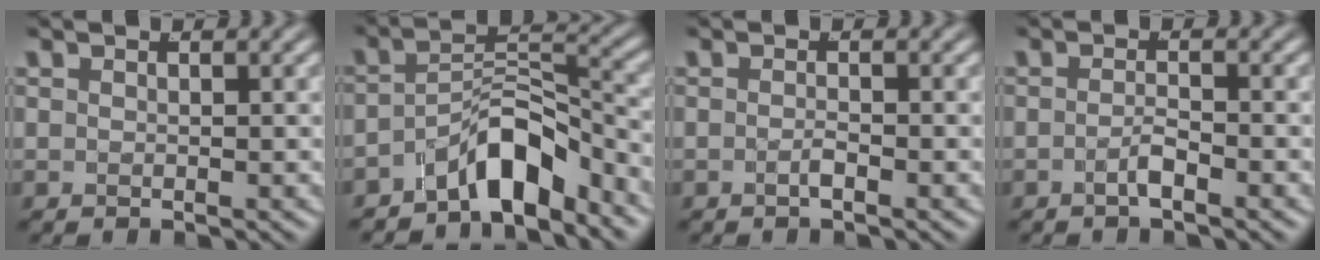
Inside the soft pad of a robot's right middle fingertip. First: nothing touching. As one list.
[{"total": 6.3, "force": [-4.5, 2.1, 3.8], "torque": [-0.042, 0.003, -0.074]}, {"total": 1.0, "force": [-0.8, -0.3, 0.6], "torque": [-0.010, -0.002, -0.014]}, {"total": 1.6, "force": [-1.3, -0.1, 0.9], "torque": [-0.013, -0.003, -0.025]}]